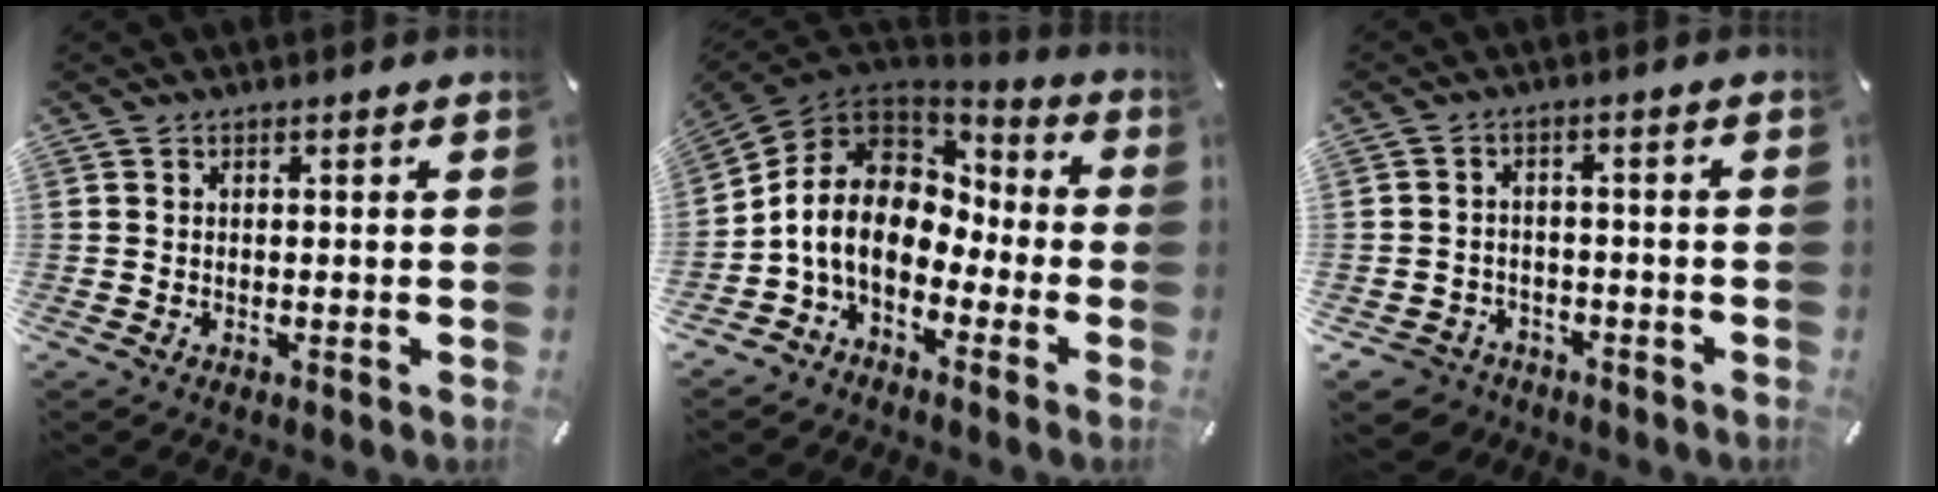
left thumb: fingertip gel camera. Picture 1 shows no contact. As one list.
[{"total": 11.3, "force": [-2.0, 9.1, 6.5], "torque": [-0.161, 0.008, -0.042]}, {"total": 4.6, "force": [-2.8, 3.5, 0.9], "torque": [-0.036, 0.008, -0.058]}]